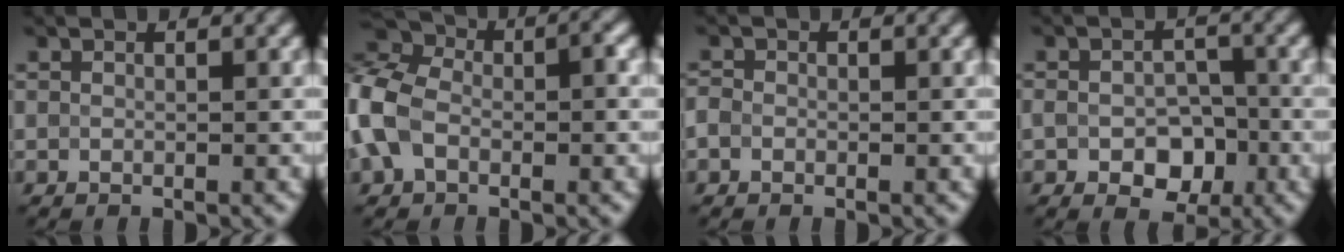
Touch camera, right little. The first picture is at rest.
{"total": 7.8, "force": [-1.3, 5.0, 5.8], "torque": [-0.136, 0.015, -0.042]}
{"total": 0.8, "force": [-0.5, 0.6, 0.3], "torque": [-0.006, -0.002, -0.004]}
{"total": 4.3, "force": [-1.5, 3.0, 2.8], "torque": [-0.049, -0.007, -0.022]}